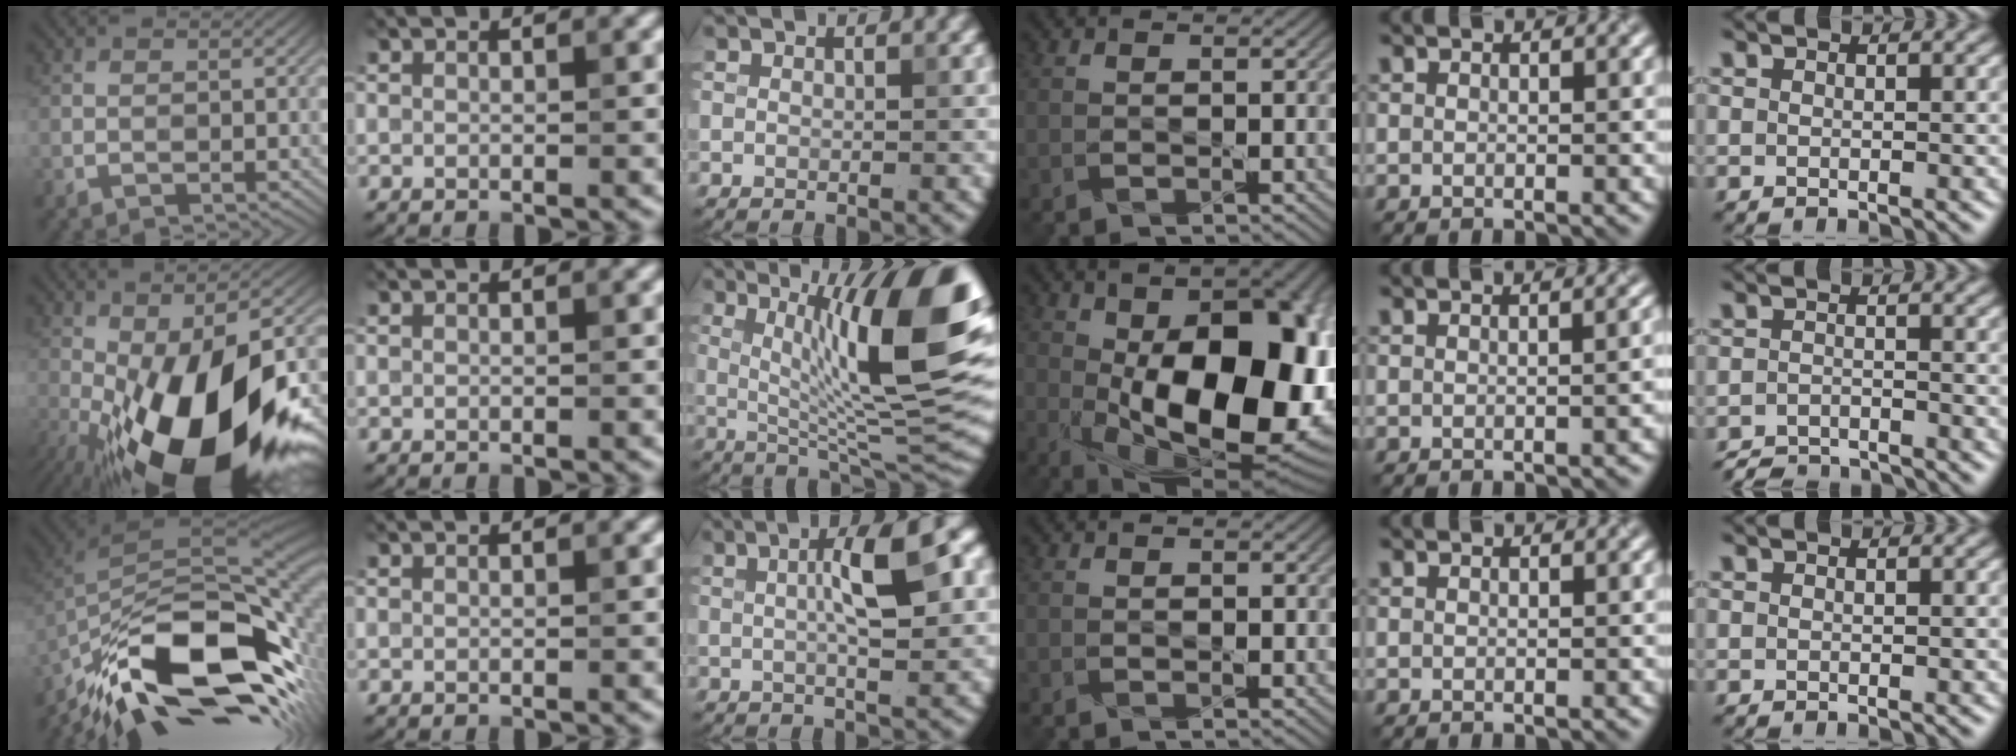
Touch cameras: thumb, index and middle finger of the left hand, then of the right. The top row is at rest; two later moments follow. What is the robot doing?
{"motion": "assemble", "object": "connector and pipe"}